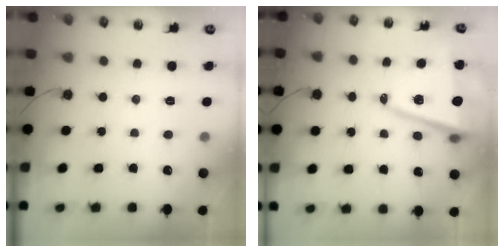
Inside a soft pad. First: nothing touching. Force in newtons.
{"total": 11.3, "press": 11.1, "slide": 2.1}